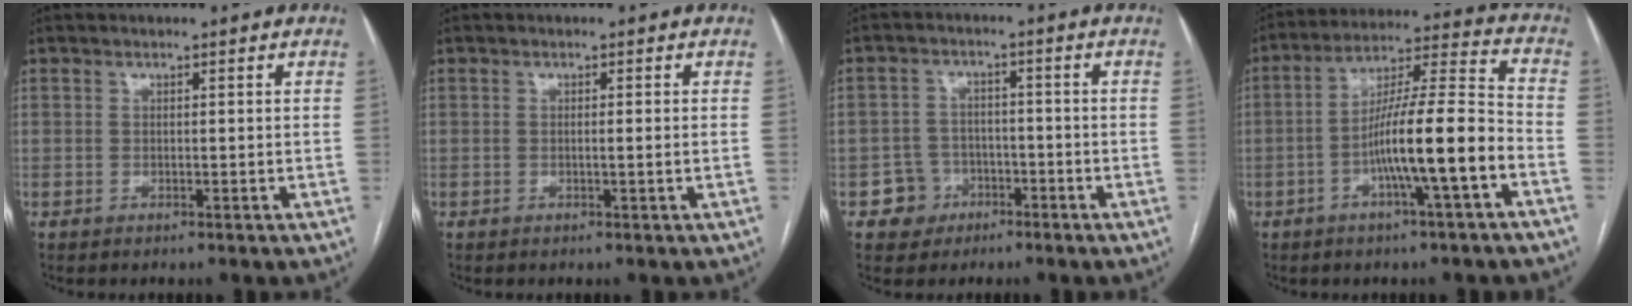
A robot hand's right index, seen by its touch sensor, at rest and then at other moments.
{"total": 1.0, "force": [-0.2, -0.2, 1.0], "torque": [-0.015, -0.001, -0.002]}
{"total": 5.0, "force": [-2.4, 4.3, 0.2], "torque": [0.006, 0.016, -0.036]}
{"total": 13.4, "force": [-4.7, 0.1, 12.6], "torque": [-0.219, 0.016, -0.081]}